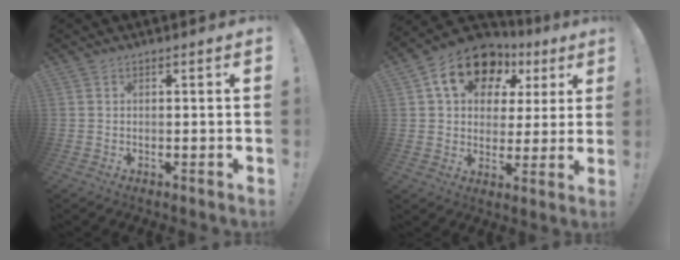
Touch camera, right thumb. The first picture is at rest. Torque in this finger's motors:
{"motor_torque": [1.07, 2.69, 0.77, 0.11, 0.06]}